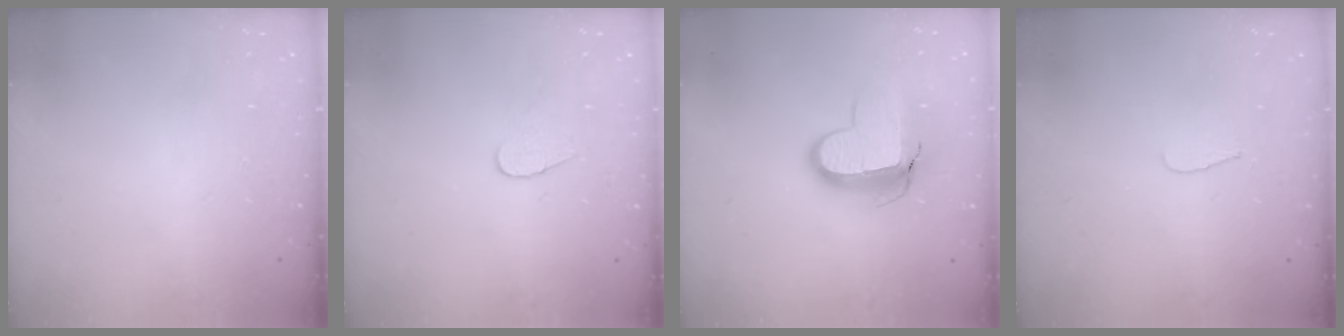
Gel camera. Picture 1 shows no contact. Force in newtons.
{"total": 4.7, "press": 4.6, "slide": 0.4}
{"total": 12.6, "press": 12.6, "slide": 1.0}
{"total": 3.3, "press": 3.3, "slide": 0.4}